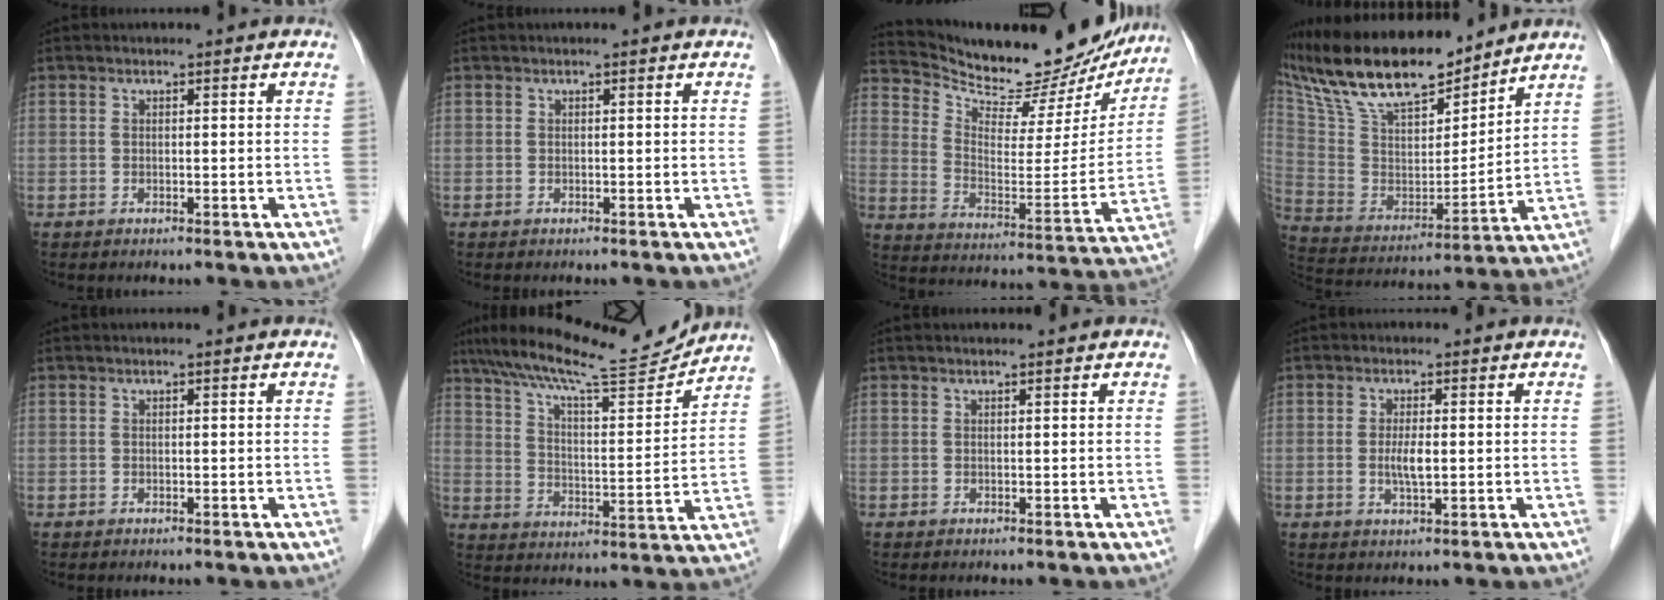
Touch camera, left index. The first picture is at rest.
{"total": 0.0}
{"total": 21.5, "force": [19.9, 5.8, 5.8], "torque": [-0.089, -0.040, 0.280]}
{"total": 20.5, "force": [17.1, 5.2, 10.0], "torque": [-0.192, 0.010, 0.312]}
{"total": 0.0}
{"total": 16.5, "force": [15.1, 1.0, 6.5], "torque": [-0.119, -0.003, 0.232]}
{"total": 0.0}
{"total": 2.9, "force": [-0.4, 0.7, 2.8], "torque": [-0.057, -0.006, -0.006]}